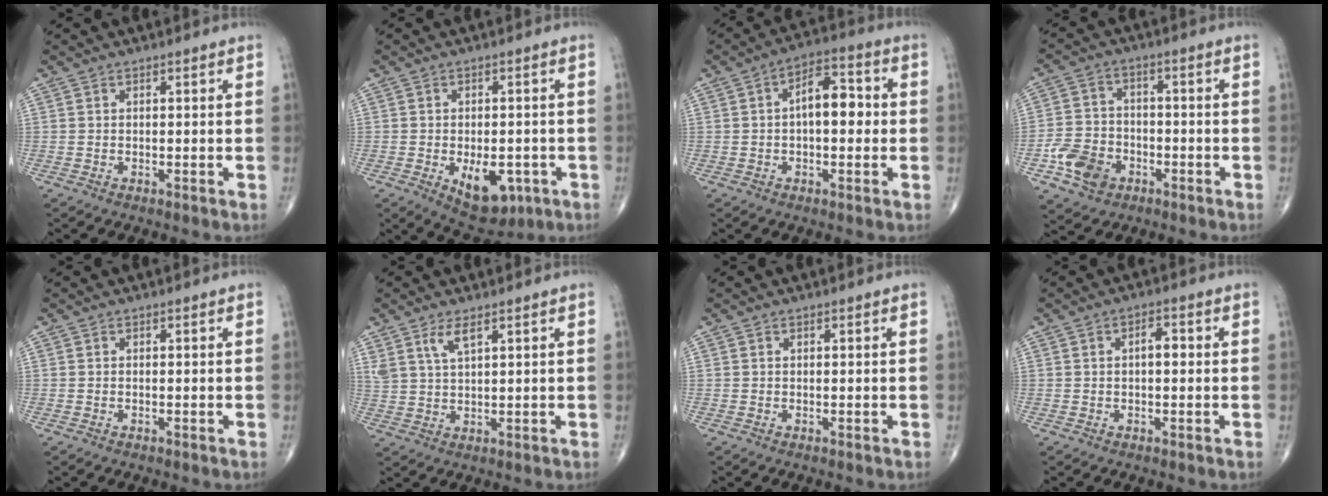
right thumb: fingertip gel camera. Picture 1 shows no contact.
{"total": 9.6, "force": [-3.2, 5.4, 7.3], "torque": [-0.081, 0.001, -0.032]}
{"total": 8.8, "force": [0.4, 4.6, 7.5], "torque": [-0.099, 0.027, -0.003]}
{"total": 9.1, "force": [-4.0, 7.0, 4.3], "torque": [-0.062, 0.020, -0.073]}
{"total": 0.0}
{"total": 4.0, "force": [2.5, 1.2, 2.9], "torque": [-0.062, -0.012, 0.055]}
{"total": 0.0}
{"total": 2.8, "force": [0.2, 1.4, 2.4], "torque": [-0.034, 0.009, 0.000]}